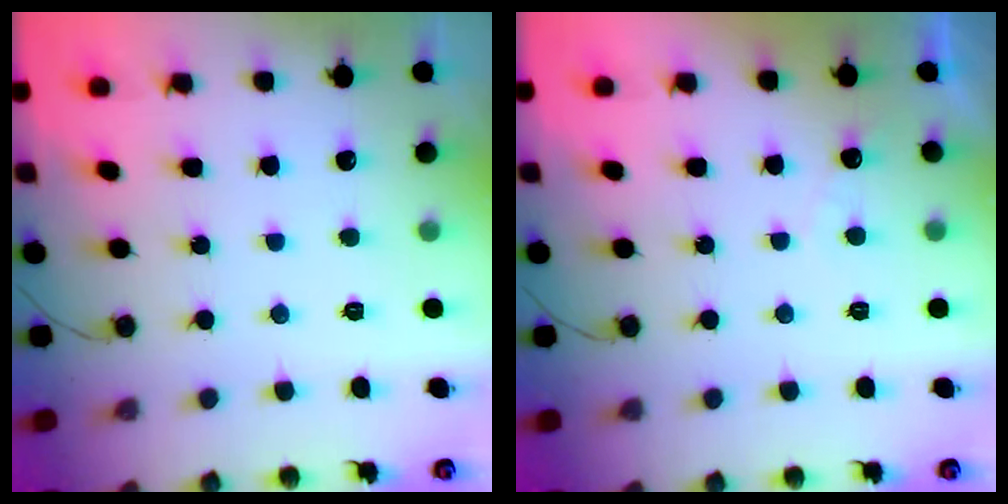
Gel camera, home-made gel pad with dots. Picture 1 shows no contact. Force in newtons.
{"total": 3.2, "press": 3.2, "slide": 0.1}